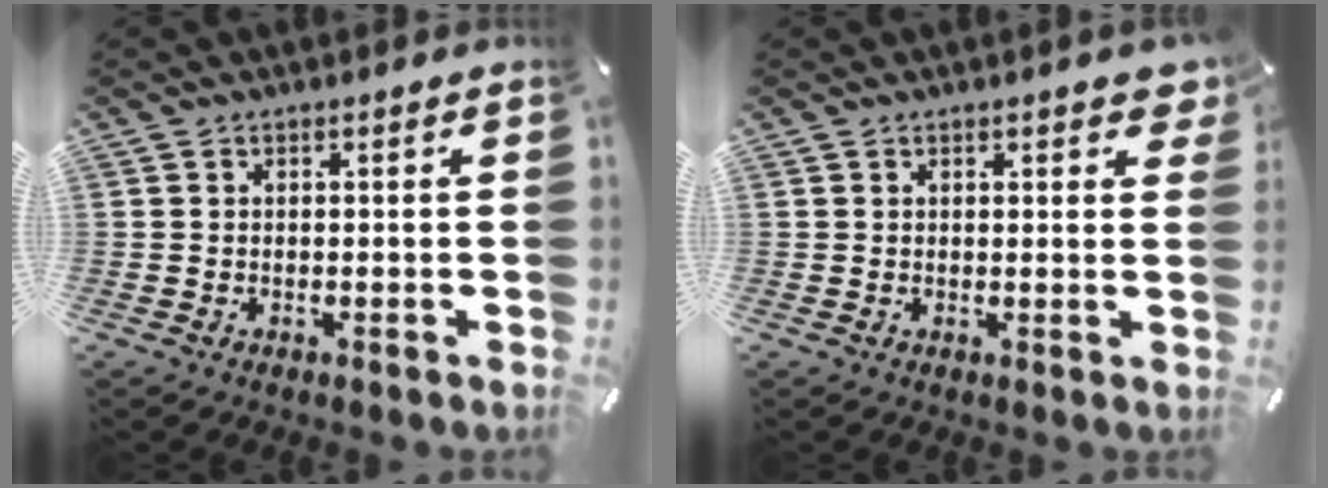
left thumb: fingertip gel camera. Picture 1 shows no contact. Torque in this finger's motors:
{"motor_torque": [0.53, 0.32, 0.28, -0.10, 0.10]}